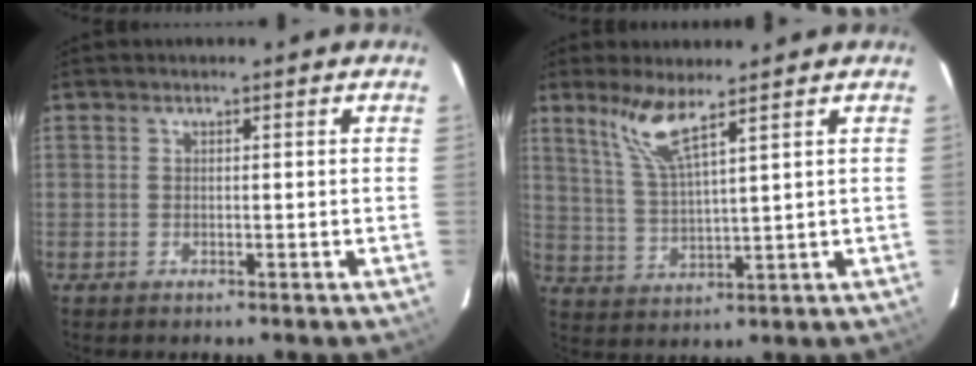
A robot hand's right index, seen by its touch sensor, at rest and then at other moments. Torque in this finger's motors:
{"motor_torque": [0.13, 0.17, 0.31, 0.11]}